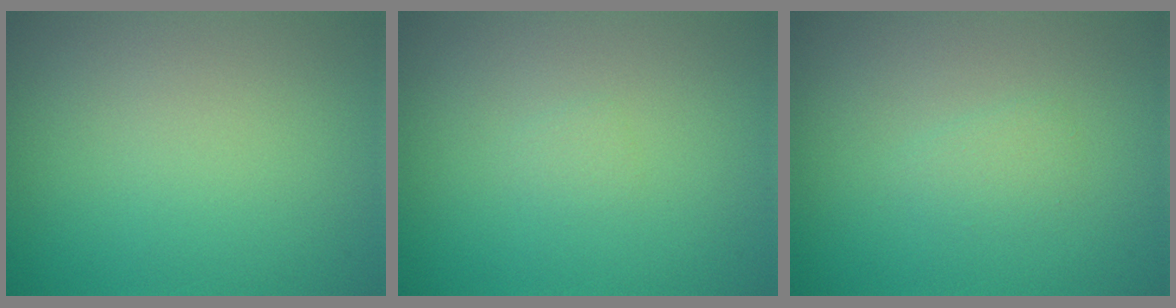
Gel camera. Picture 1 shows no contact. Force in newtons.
{"total": 0.6, "press": 0.6, "slide": 0.0}
{"total": 1.0, "press": 1.0, "slide": 0.1}